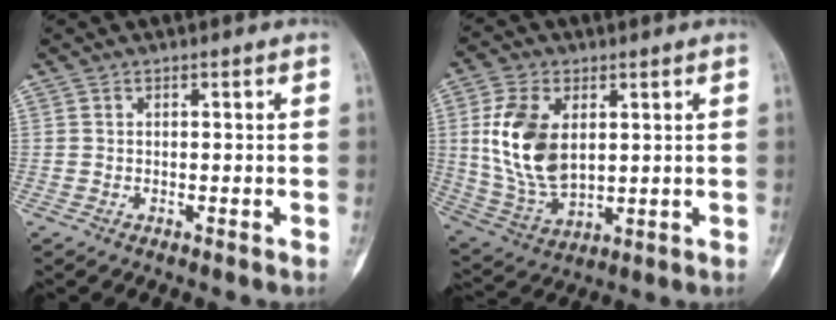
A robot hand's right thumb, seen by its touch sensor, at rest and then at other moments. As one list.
[{"total": 14.5, "force": [2.8, 8.6, 11.3], "torque": [-0.218, -0.013, 0.065]}]